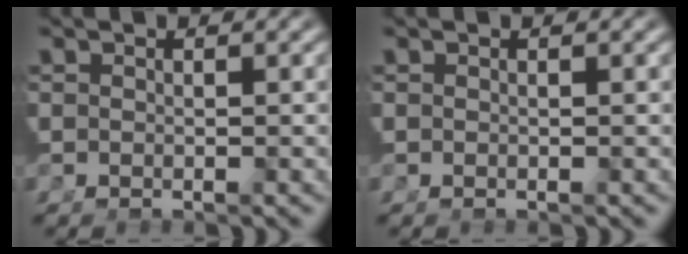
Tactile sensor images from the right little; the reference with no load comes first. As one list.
[{"total": 0.0}]